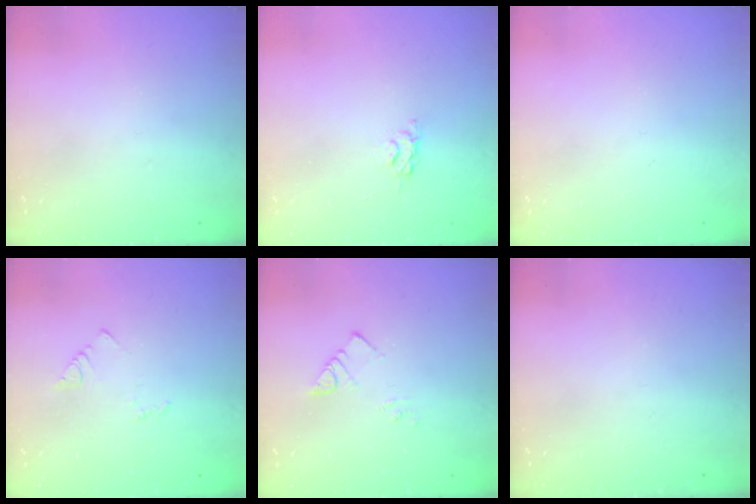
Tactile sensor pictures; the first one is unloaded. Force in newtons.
{"total": 3.1, "press": 3.0, "slide": 0.5}
{"total": 0.0}
{"total": 3.7, "press": 3.7, "slide": 0.3}
{"total": 3.2, "press": 3.2, "slide": 0.4}
{"total": 0.0}